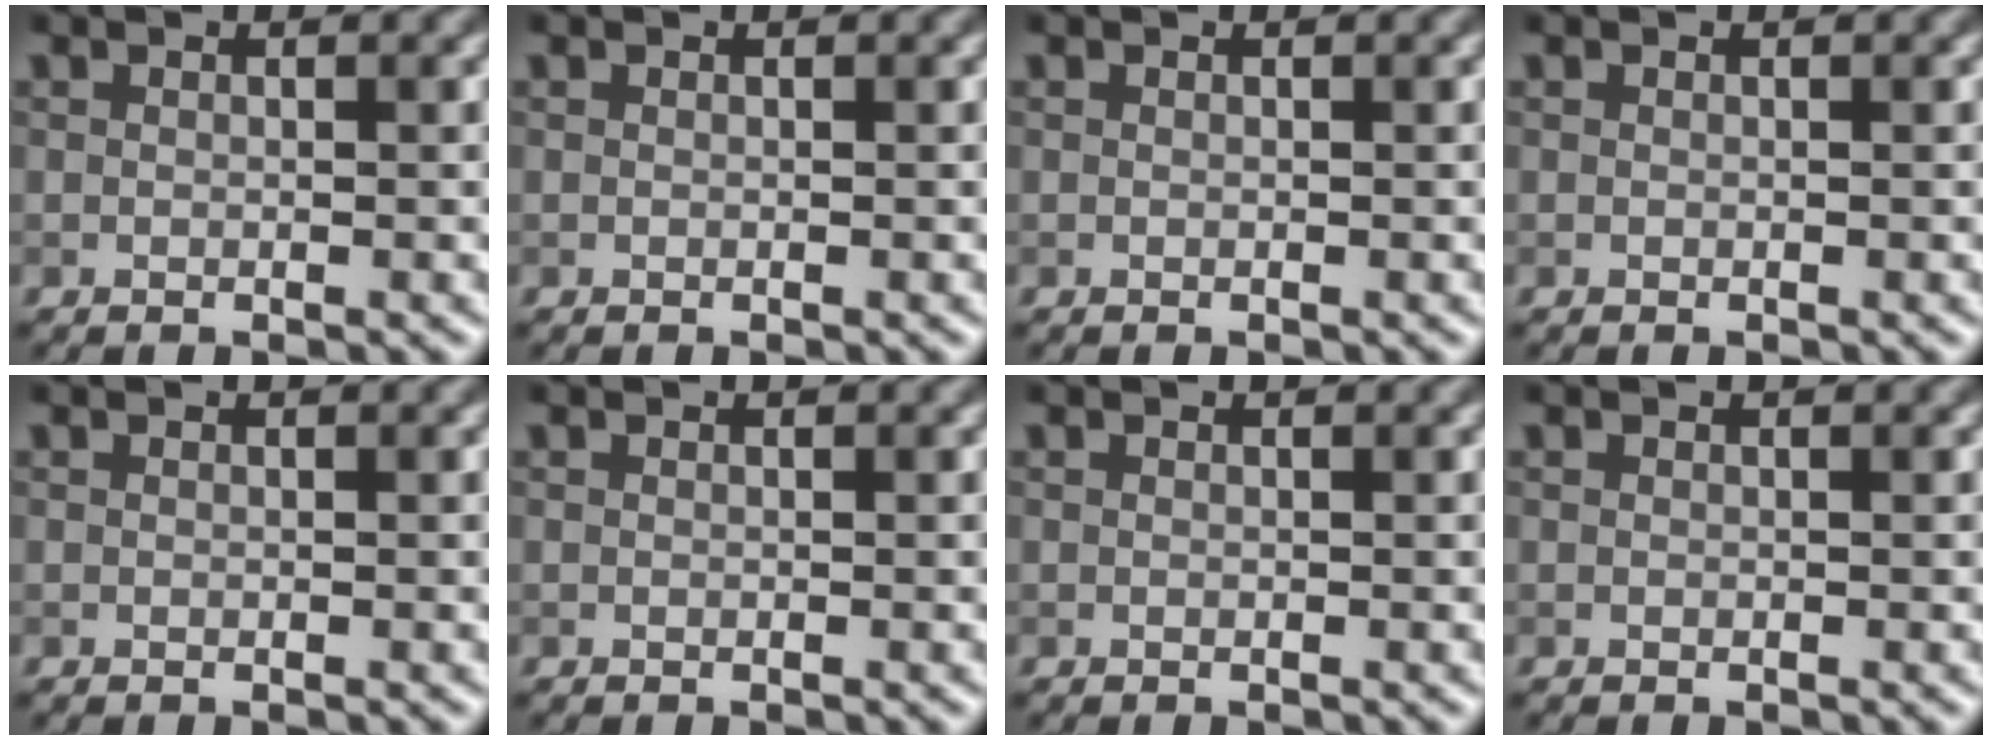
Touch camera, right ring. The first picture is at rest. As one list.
[{"total": 0.0}, {"total": 0.0}, {"total": 0.0}, {"total": 0.0}, {"total": 0.0}, {"total": 0.0}, {"total": 0.0}]